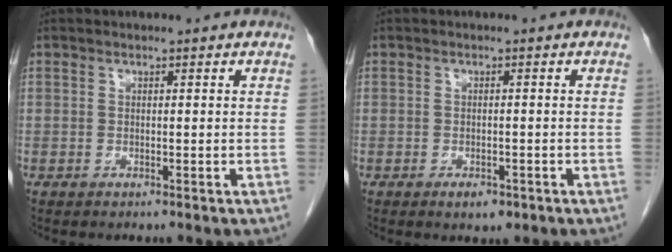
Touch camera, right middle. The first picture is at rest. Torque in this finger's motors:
{"motor_torque": [0.99, -0.50, 0.30, 0.08]}